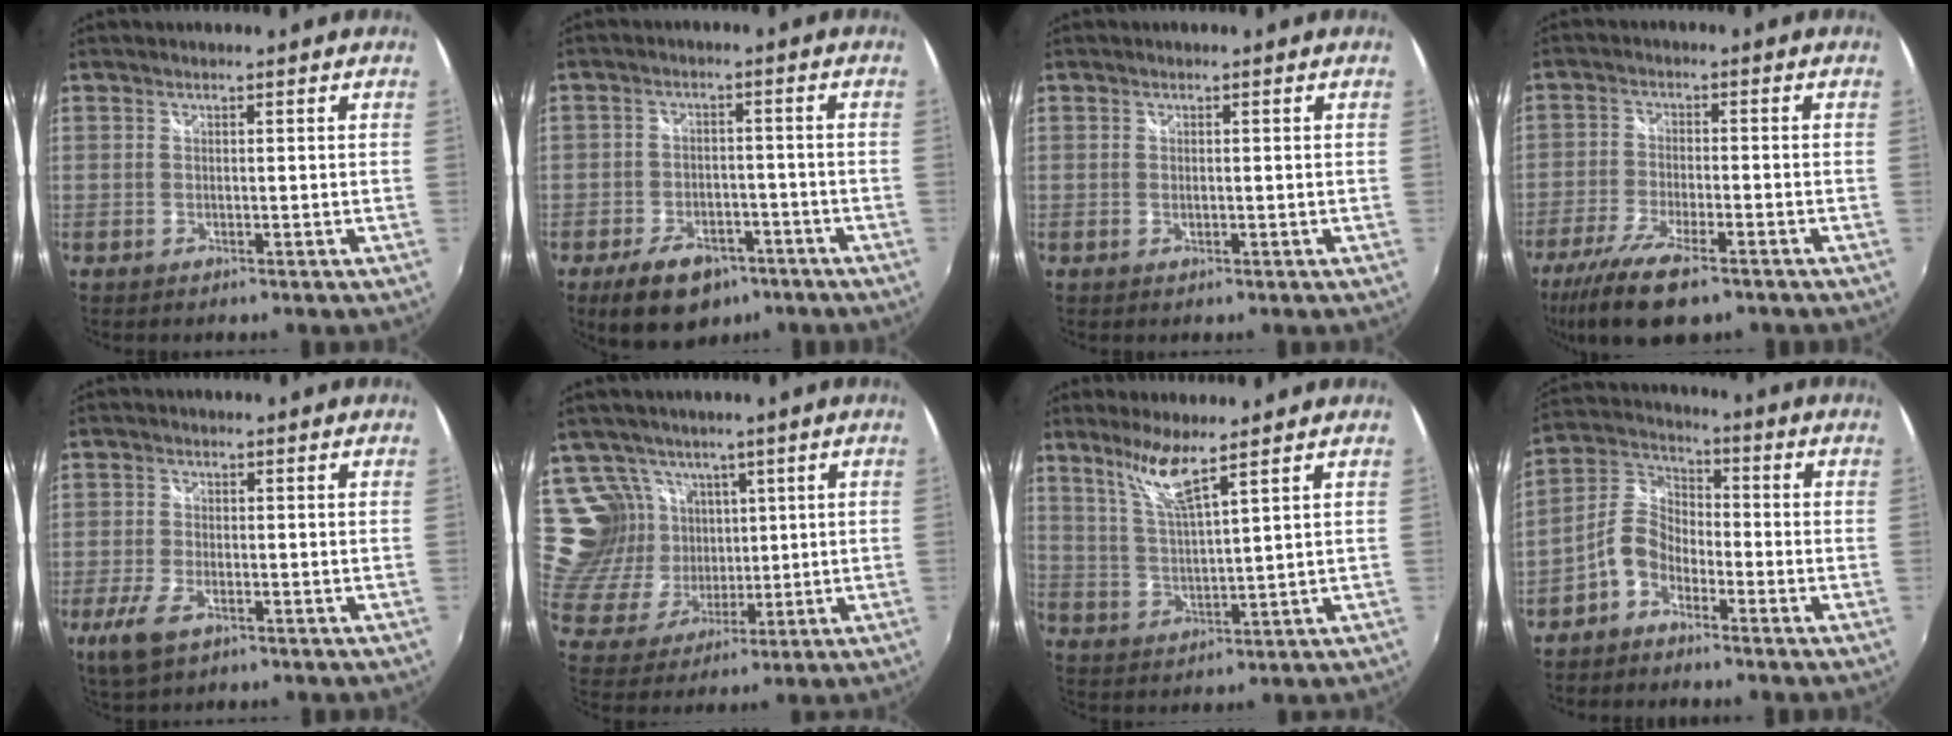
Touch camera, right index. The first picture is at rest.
{"total": 10.5, "force": [-6.6, 6.4, 5.0], "torque": [-0.118, 0.003, -0.093]}
{"total": 0.9, "force": [-0.1, 0.3, 0.8], "torque": [-0.017, -0.001, -0.003]}
{"total": 12.0, "force": [-8.3, 3.4, 8.0], "torque": [-0.188, -0.038, -0.157]}
{"total": 6.1, "force": [-3.2, 2.7, 4.4], "torque": [-0.110, -0.015, -0.059]}
{"total": 12.0, "force": [6.2, 9.4, 4.3], "torque": [-0.101, 0.004, 0.141]}
{"total": 7.2, "force": [5.3, -0.2, 4.8], "torque": [-0.093, -0.001, 0.109]}
{"total": 6.8, "force": [-4.1, 4.1, 3.5], "torque": [-0.081, 0.021, -0.089]}